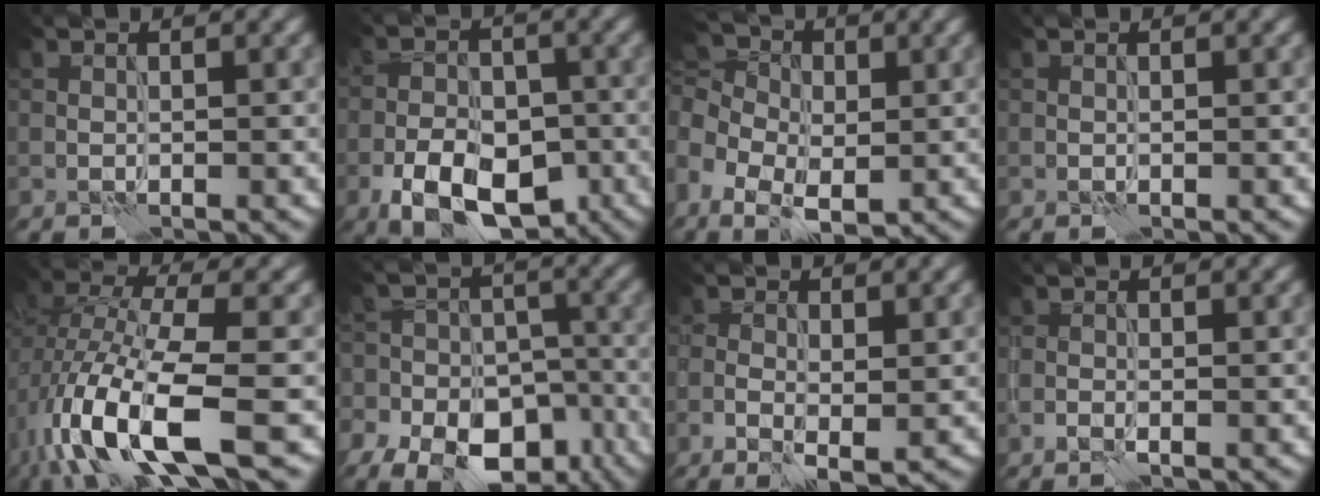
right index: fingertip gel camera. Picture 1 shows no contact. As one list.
[{"total": 8.5, "force": [-4.5, 4.7, 5.5], "torque": [-0.096, -0.008, -0.077]}, {"total": 9.2, "force": [-1.9, 6.6, 6.1], "torque": [-0.141, -0.001, -0.017]}, {"total": 0.0}, {"total": 12.3, "force": [-5.4, 4.6, 10.1], "torque": [-0.217, -0.016, -0.096]}, {"total": 14.3, "force": [-9.5, 9.0, 5.7], "torque": [-0.058, -0.041, -0.138]}, {"total": 3.2, "force": [-0.8, 1.5, 2.7], "torque": [-0.046, -0.009, -0.009]}, {"total": 0.6, "force": [-0.4, 0.1, 0.5], "torque": [-0.009, -0.002, -0.006]}]